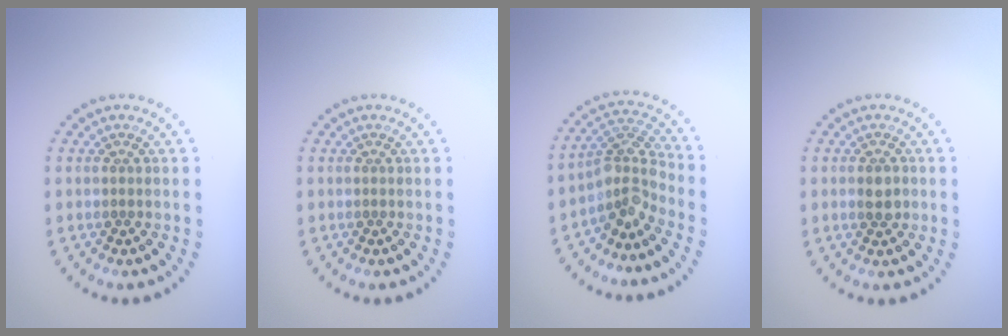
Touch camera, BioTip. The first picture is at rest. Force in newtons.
{"total": 0.0}
{"total": 3.6, "press": 2.6, "slide": 2.5}
{"total": 1.8, "press": 1.8, "slide": 0.2}